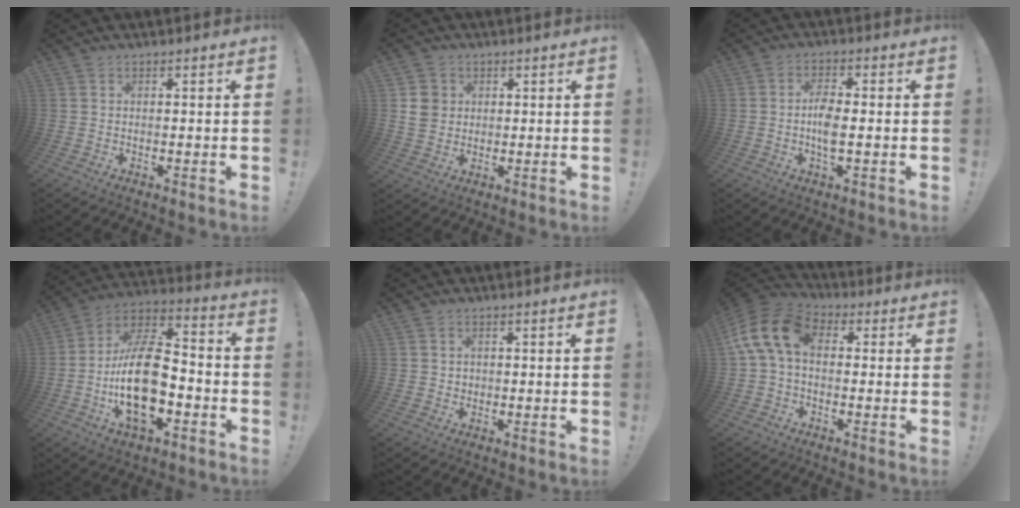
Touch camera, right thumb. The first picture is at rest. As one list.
[{"total": 6.2, "force": [1.8, 5.7, 1.9], "torque": [-0.023, -0.005, 0.034]}, {"total": 5.9, "force": [-0.5, 2.1, 5.5], "torque": [-0.111, -0.001, -0.010]}, {"total": 22.3, "force": [-5.0, 11.8, 18.3], "torque": [-0.342, 0.025, -0.082]}, {"total": 1.5, "force": [0.3, 1.5, 0.3], "torque": [-0.004, 0.000, 0.004]}, {"total": 13.1, "force": [2.1, 8.0, 10.2], "torque": [-0.206, 0.017, 0.043]}]